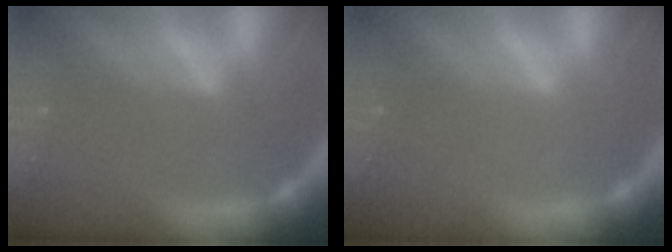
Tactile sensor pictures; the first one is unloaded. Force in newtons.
{"total": 0.0}